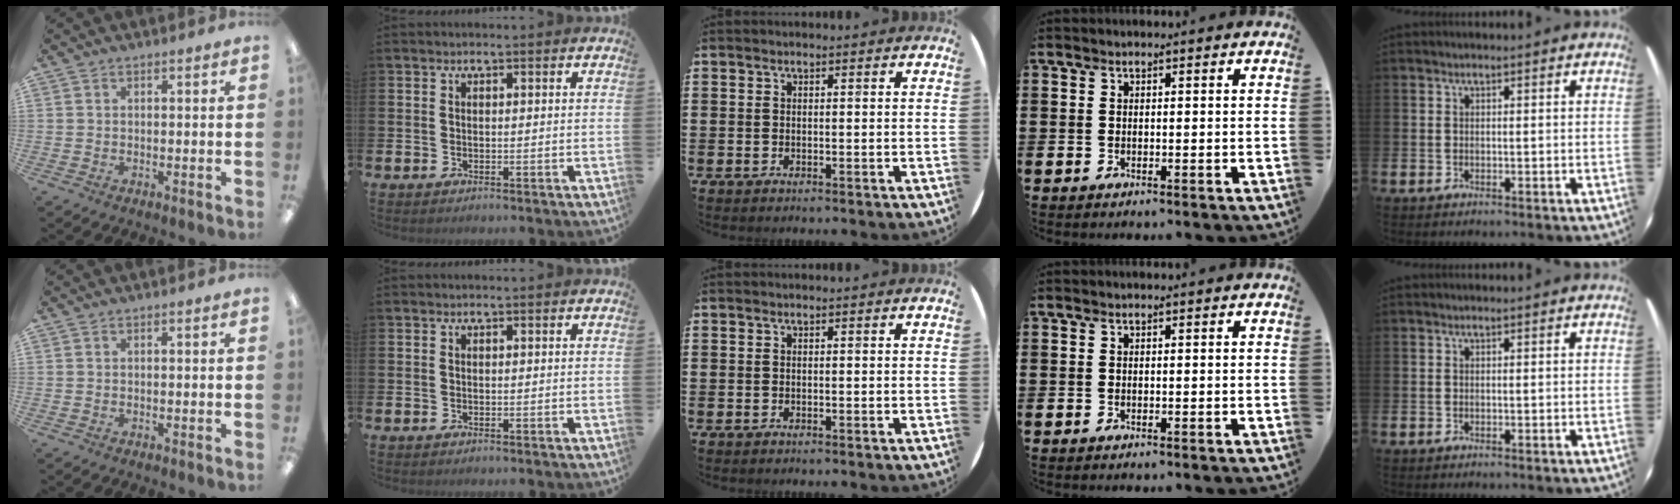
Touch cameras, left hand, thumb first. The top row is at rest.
{}